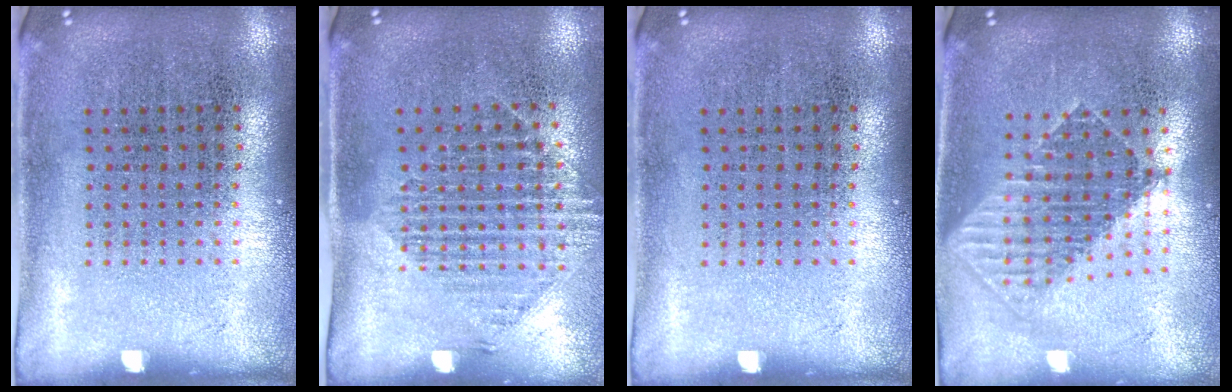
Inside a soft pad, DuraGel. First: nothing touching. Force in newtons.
{"total": 1.6, "press": 1.3, "slide": 0.9}
{"total": 0.0}
{"total": 1.7, "press": 1.4, "slide": 0.9}